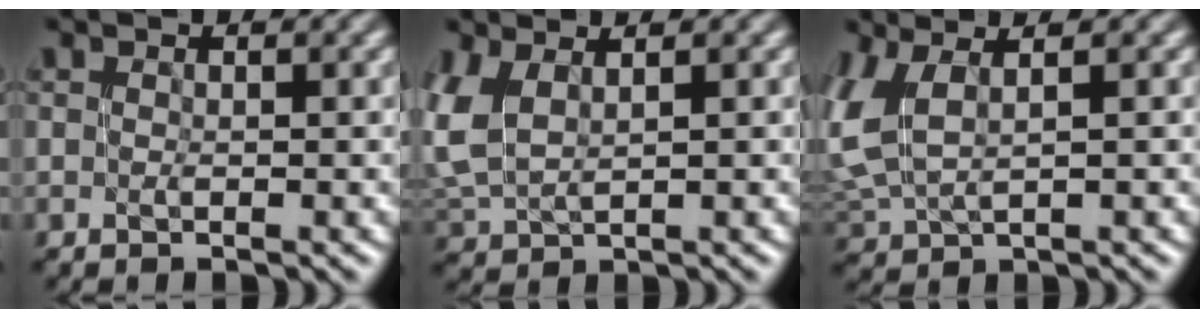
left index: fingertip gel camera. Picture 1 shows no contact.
{"total": 3.7, "force": [2.0, 2.0, 2.4], "torque": [-0.071, 0.004, 0.040]}
{"total": 4.5, "force": [1.7, 2.5, 3.3], "torque": [-0.094, 0.008, 0.035]}